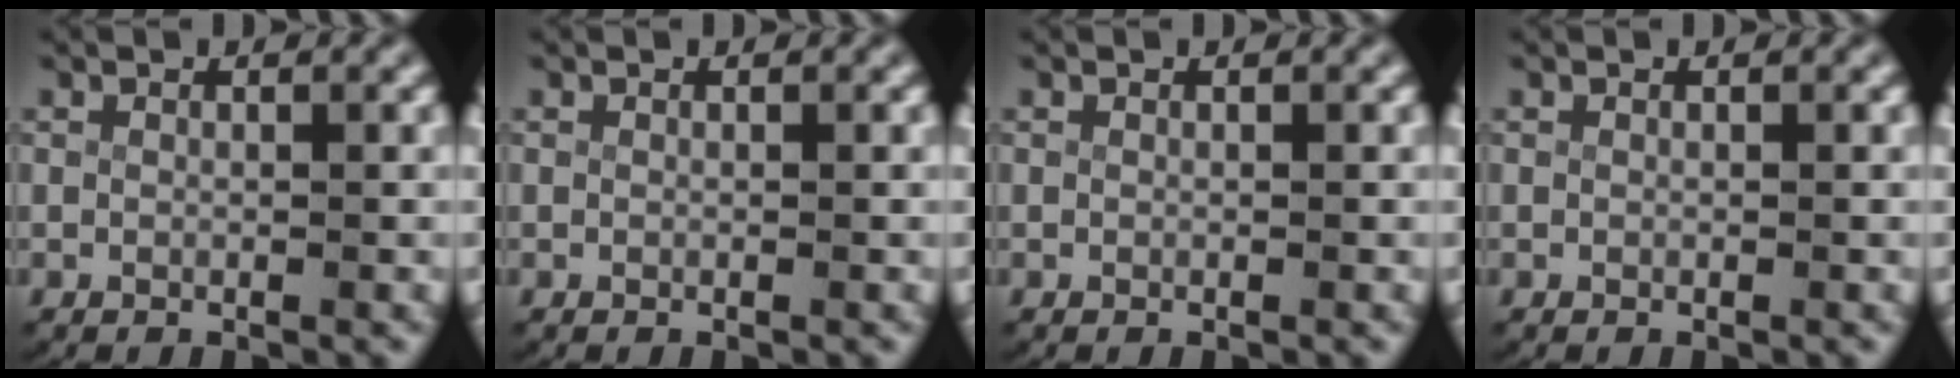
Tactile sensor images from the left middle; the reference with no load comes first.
{"total": 0.0}
{"total": 0.0}
{"total": 0.0}